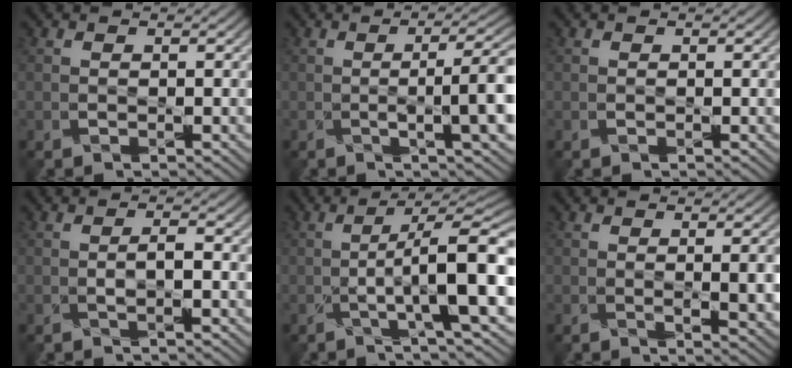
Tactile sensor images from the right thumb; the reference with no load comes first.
{"total": 7.3, "force": [-1.0, 1.1, 7.1], "torque": [-0.093, 0.003, -0.010]}
{"total": 0.0}
{"total": 1.3, "force": [-0.6, -0.1, 1.1], "torque": [-0.019, 0.004, -0.007]}
{"total": 10.0, "force": [-2.3, 1.2, 9.7], "torque": [-0.149, 0.006, -0.036]}
{"total": 3.5, "force": [-0.2, 1.1, 3.3], "torque": [-0.054, -0.009, 0.005]}